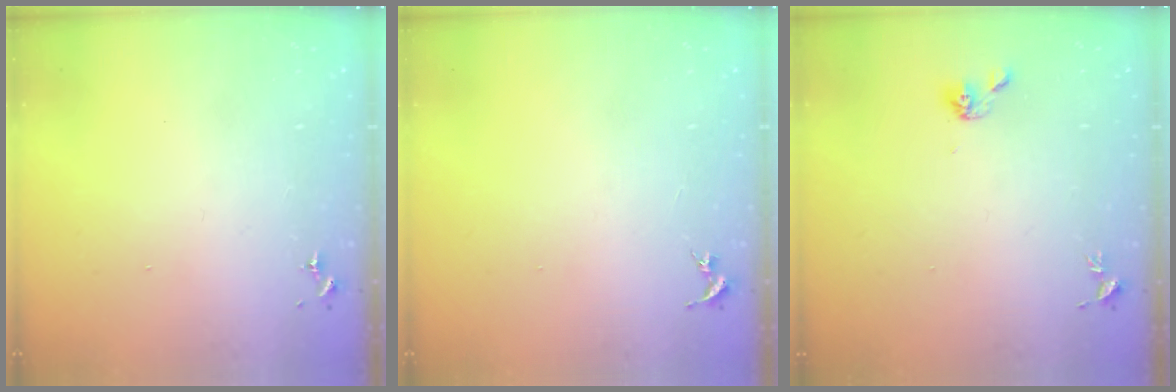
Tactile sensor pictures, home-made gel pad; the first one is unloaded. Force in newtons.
{"total": 0.0}
{"total": 5.2, "press": 4.6, "slide": 2.3}